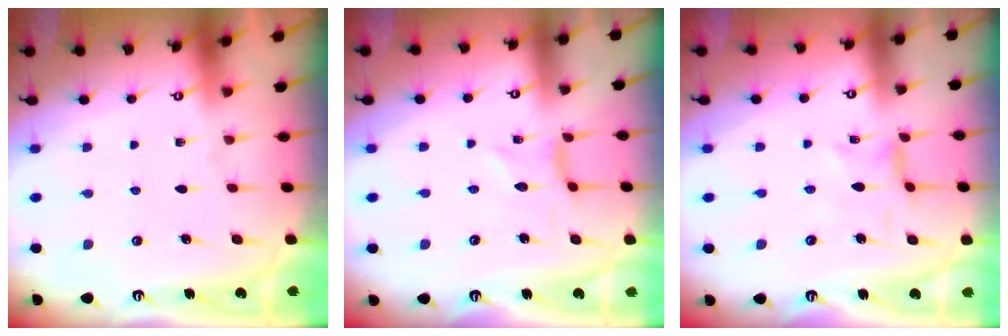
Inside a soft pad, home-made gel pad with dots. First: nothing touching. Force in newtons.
{"total": 0.0}
{"total": 0.6, "press": 0.5, "slide": 0.2}